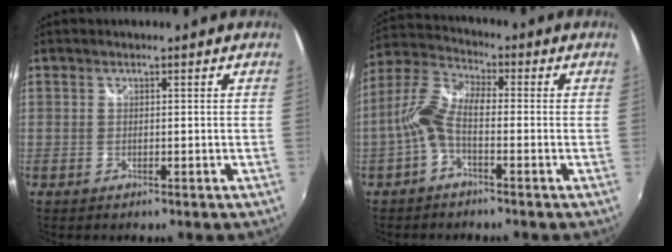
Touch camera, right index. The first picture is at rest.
{"total": 7.4, "force": [-2.1, 3.1, 6.3], "torque": [-0.146, 0.018, -0.048]}